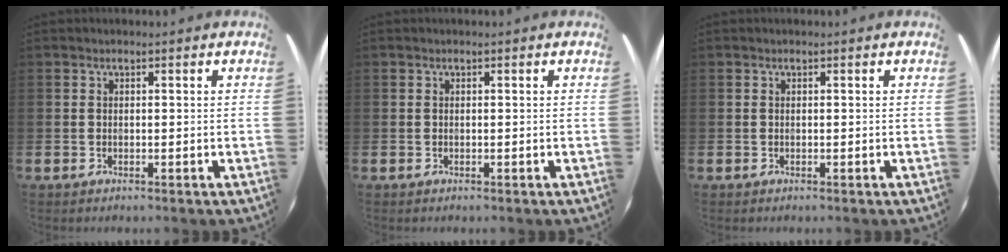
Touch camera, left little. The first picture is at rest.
{"total": 0.0}
{"total": 0.0}